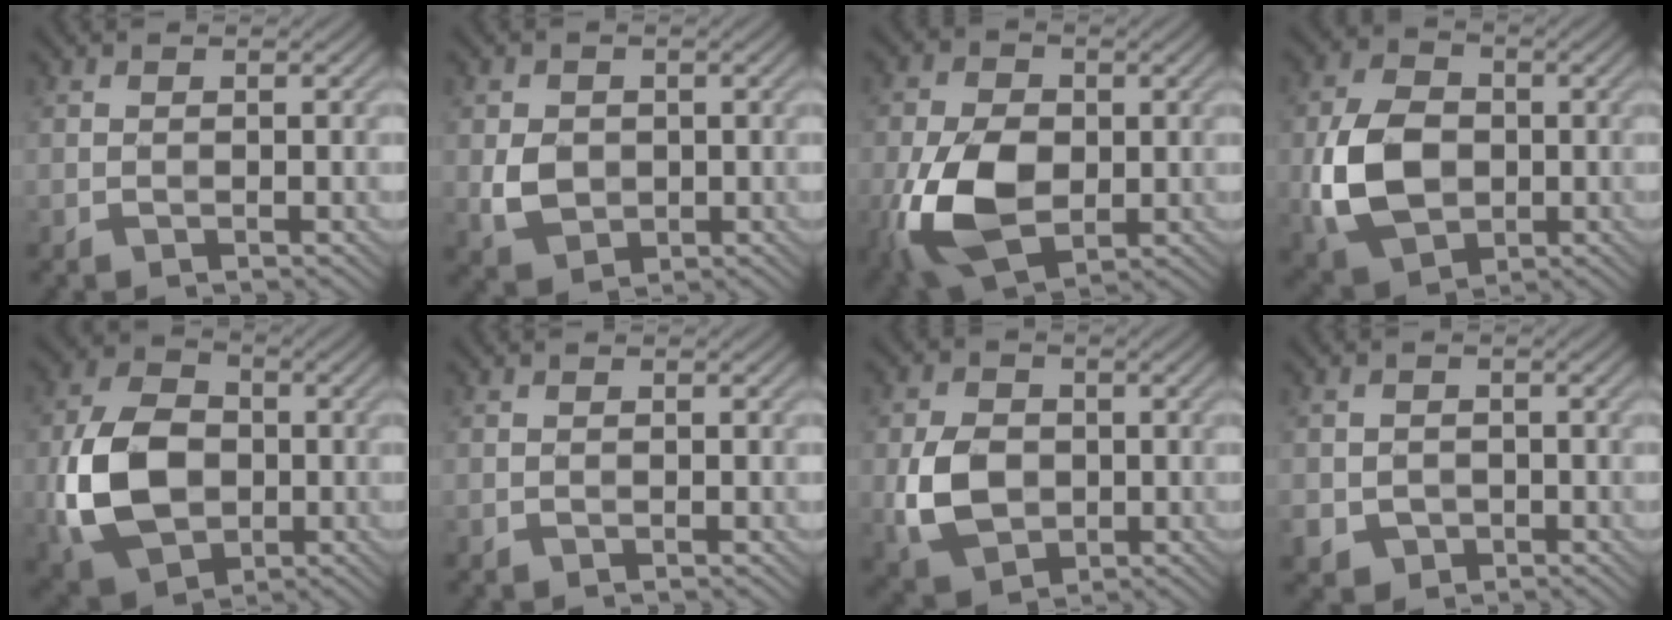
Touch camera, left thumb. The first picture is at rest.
{"total": 4.3, "force": [-0.2, 3.6, 2.4], "torque": [-0.060, -0.004, -0.001]}
{"total": 12.5, "force": [-2.6, 7.9, 9.4], "torque": [-0.232, -0.016, -0.056]}
{"total": 10.3, "force": [-1.5, 7.4, 7.0], "torque": [-0.171, -0.004, -0.035]}
{"total": 12.3, "force": [-2.1, 8.9, 8.3], "torque": [-0.196, 0.000, -0.045]}
{"total": 0.0}
{"total": 7.5, "force": [-1.0, 5.6, 4.9], "torque": [-0.119, -0.004, -0.025]}
{"total": 3.7, "force": [-1.4, 3.3, 0.9], "torque": [-0.031, -0.011, -0.030]}